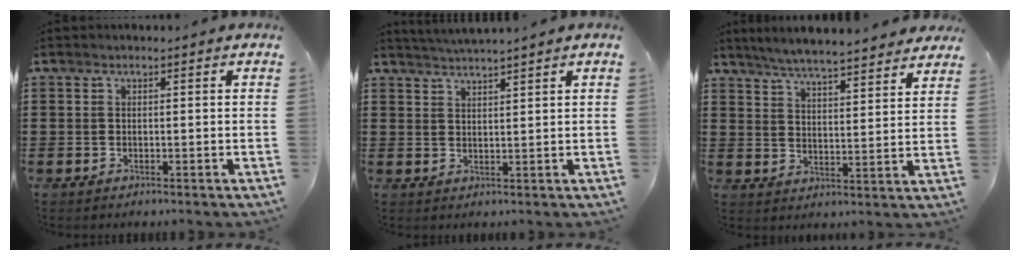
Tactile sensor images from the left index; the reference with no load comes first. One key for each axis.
{"total": 2.4, "fx": 2.3, "fy": -0.7, "fz": 0.2, "tx": -0.009, "ty": -0.005, "tz": 0.043}
{"total": 5.5, "fx": 5.3, "fy": -0.1, "fz": 1.4, "tx": -0.050, "ty": -0.029, "tz": 0.092}